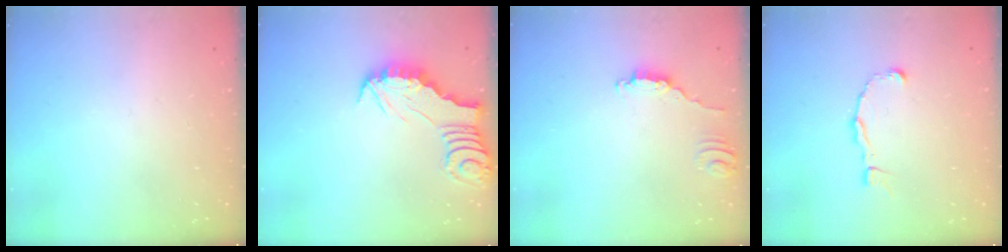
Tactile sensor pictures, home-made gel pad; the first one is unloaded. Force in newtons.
{"total": 2.4, "press": 2.4, "slide": 0.2}
{"total": 2.6, "press": 2.6, "slide": 0.2}
{"total": 2.5, "press": 2.5, "slide": 0.2}